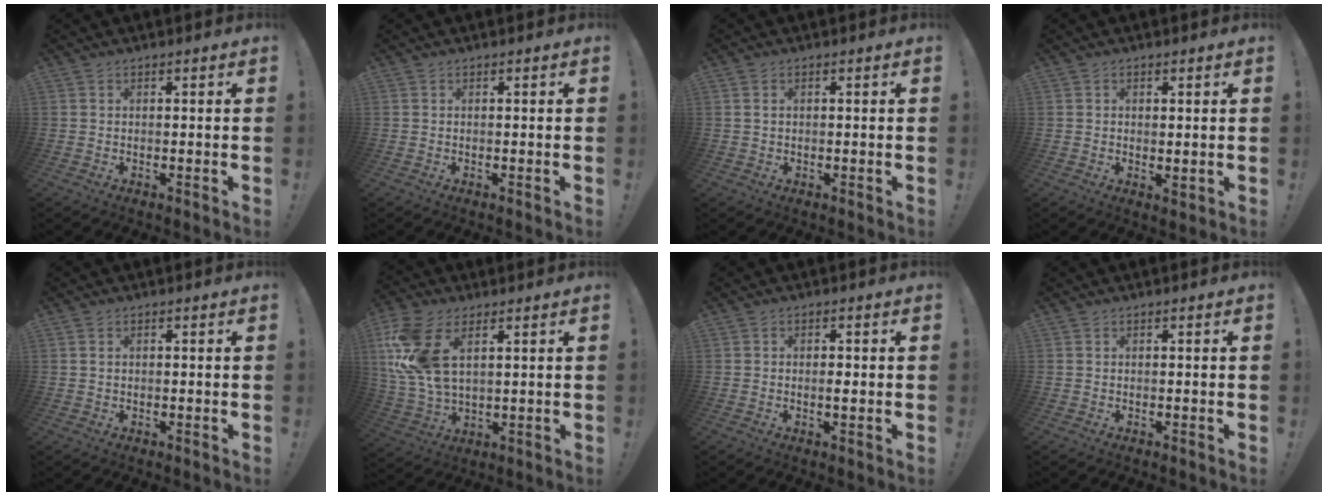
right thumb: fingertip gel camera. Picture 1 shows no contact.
{"total": 0.0}
{"total": 1.1, "force": [0.4, 0.8, 0.7], "torque": [-0.021, 0.006, 0.009]}
{"total": 1.3, "force": [0.7, 0.7, 0.8], "torque": [-0.006, -0.004, 0.013]}
{"total": 0.9, "force": [0.4, 0.6, 0.5], "torque": [-0.009, 0.000, 0.008]}
{"total": 15.4, "force": [5.7, 8.6, 11.5], "torque": [-0.238, -0.018, 0.109]}
{"total": 1.6, "force": [-0.1, 0.5, 1.6], "torque": [-0.011, -0.004, -0.006]}
{"total": 0.0}